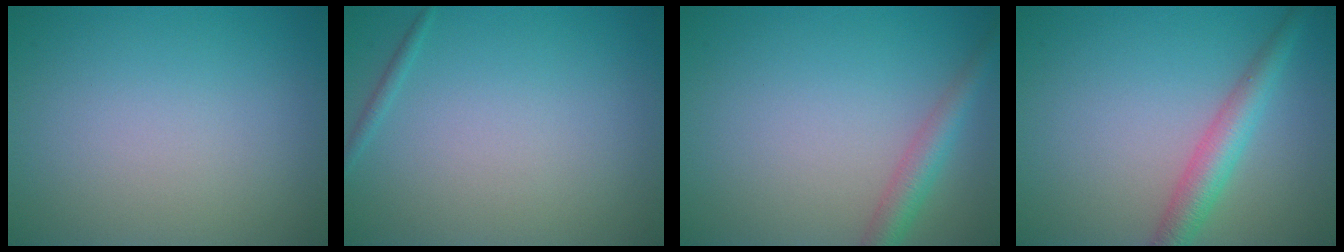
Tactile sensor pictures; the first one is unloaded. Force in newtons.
{"total": 0.6, "press": 0.6, "slide": 0.1}
{"total": 2.8, "press": 2.8, "slide": 0.1}
{"total": 3.6, "press": 3.6, "slide": 0.1}